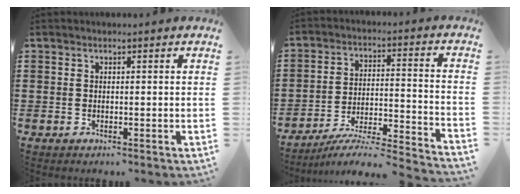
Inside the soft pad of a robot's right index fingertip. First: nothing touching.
{"total": 5.2, "force": [-4.8, 0.0, 2.1], "torque": [-0.036, -0.016, -0.096]}